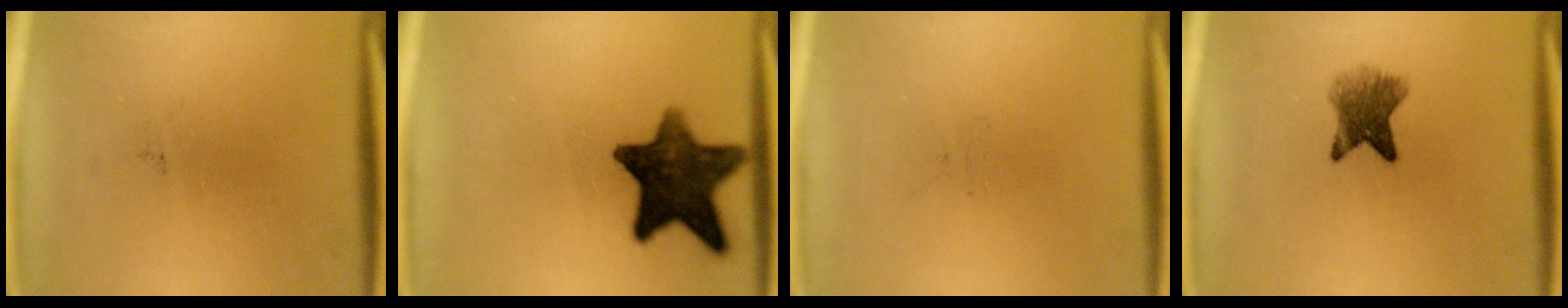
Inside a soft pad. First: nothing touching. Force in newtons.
{"total": 13.2}
{"total": 0.0}
{"total": 5.5}